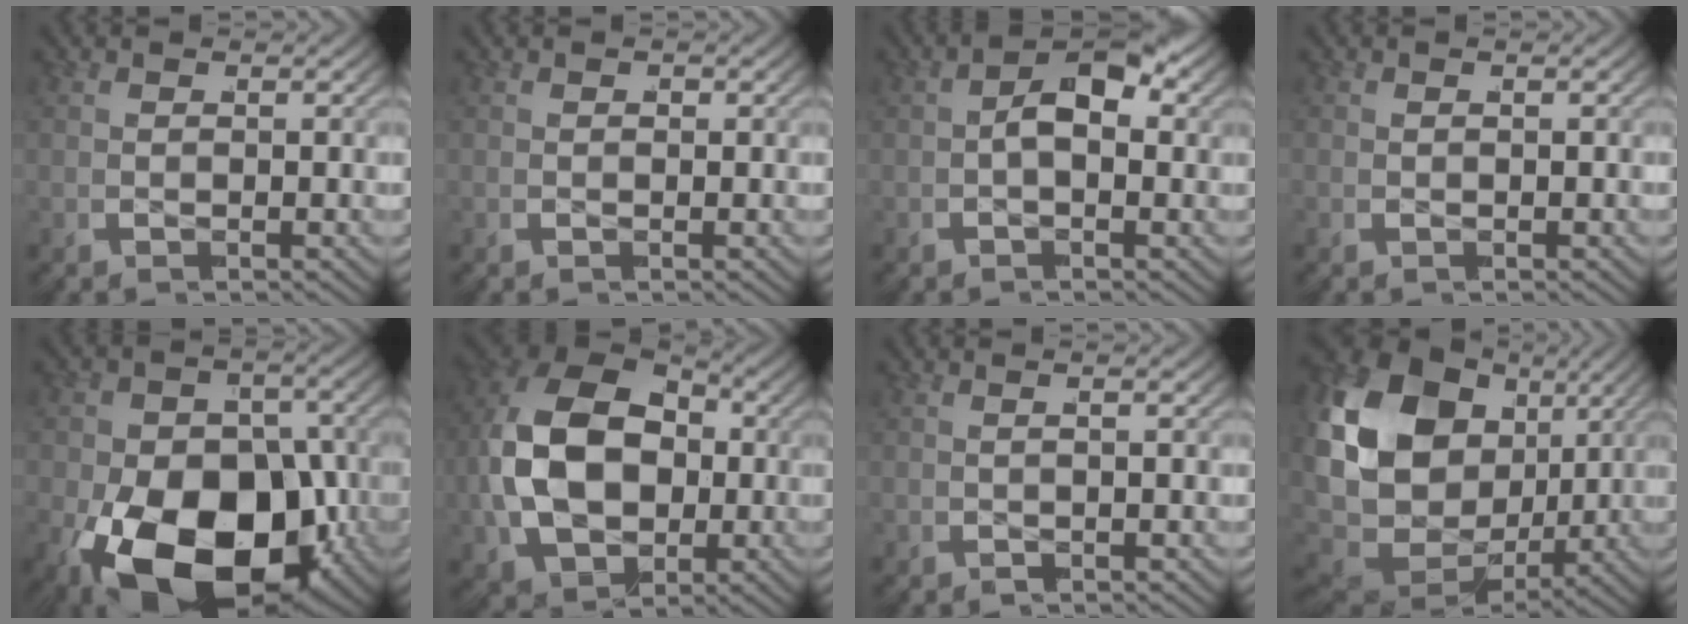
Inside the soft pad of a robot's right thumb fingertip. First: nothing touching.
{"total": 0.0}
{"total": 4.9, "force": [0.0, 2.3, 4.3], "torque": [-0.071, 0.008, -0.008]}
{"total": 0.0}
{"total": 21.8, "force": [-4.8, 14.5, 15.5], "torque": [-0.276, -0.064, -0.053]}
{"total": 17.1, "force": [0.8, 12.0, 12.1], "torque": [-0.286, -0.017, 0.023]}
{"total": 0.8, "force": [-0.3, -0.7, -0.2], "torque": [0.005, 0.013, -0.008]}
{"total": 23.0, "force": [1.7, 15.7, 16.7], "torque": [-0.352, -0.024, 0.039]}